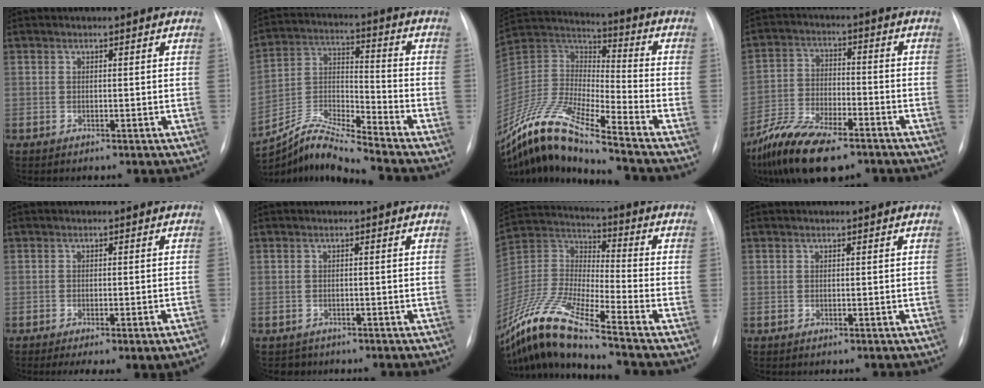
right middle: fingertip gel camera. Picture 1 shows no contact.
{"total": 11.0, "force": [-10.4, -1.3, 3.1], "torque": [-0.068, 0.018, -0.199]}
{"total": 16.9, "force": [-13.2, 0.5, 10.5], "torque": [-0.224, -0.005, -0.252]}
{"total": 13.6, "force": [-9.6, 4.6, 8.4], "torque": [-0.160, -0.015, -0.174]}
{"total": 7.0, "force": [-4.8, 0.4, 5.1], "torque": [-0.063, -0.011, -0.066]}
{"total": 1.5, "force": [-1.2, 0.8, -0.4], "torque": [-0.002, -0.001, -0.017]}
{"total": 17.0, "force": [-13.3, -0.4, 10.5], "torque": [-0.235, -0.016, -0.259]}
{"total": 0.0}